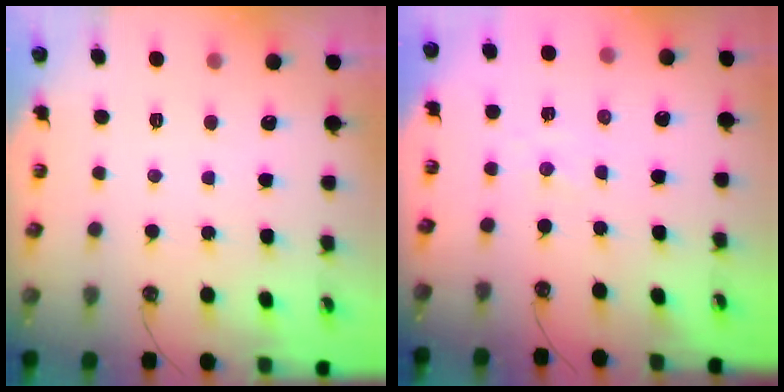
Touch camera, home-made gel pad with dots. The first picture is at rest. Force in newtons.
{"total": 1.1, "press": 1.0, "slide": 0.2}